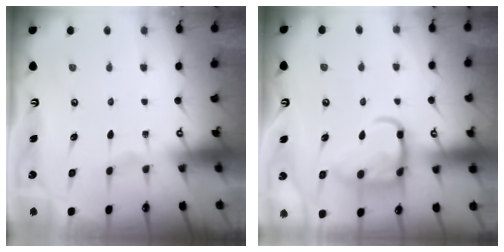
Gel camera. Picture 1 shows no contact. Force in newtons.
{"total": 13.5, "press": 13.5, "slide": 1.3}